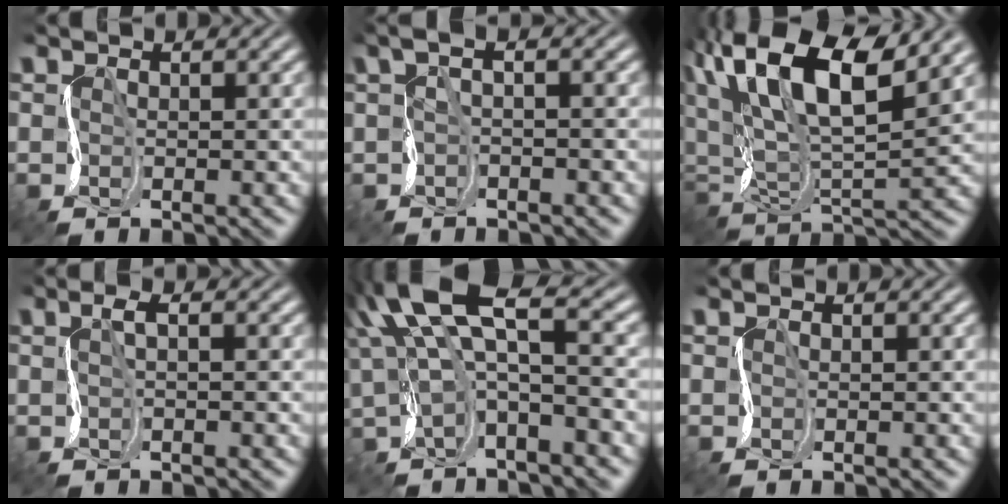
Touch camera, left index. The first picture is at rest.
{"total": 2.6, "force": [0.7, 1.0, 2.3], "torque": [-0.050, 0.015, 0.002]}
{"total": 13.0, "force": [6.9, 4.8, 9.9], "torque": [-0.192, 0.027, 0.121]}
{"total": 0.9, "force": [0.1, -0.1, 0.8], "torque": [-0.017, 0.010, 0.001]}
{"total": 8.2, "force": [2.6, 2.9, 7.3], "torque": [-0.148, 0.015, 0.044]}
{"total": 0.0}